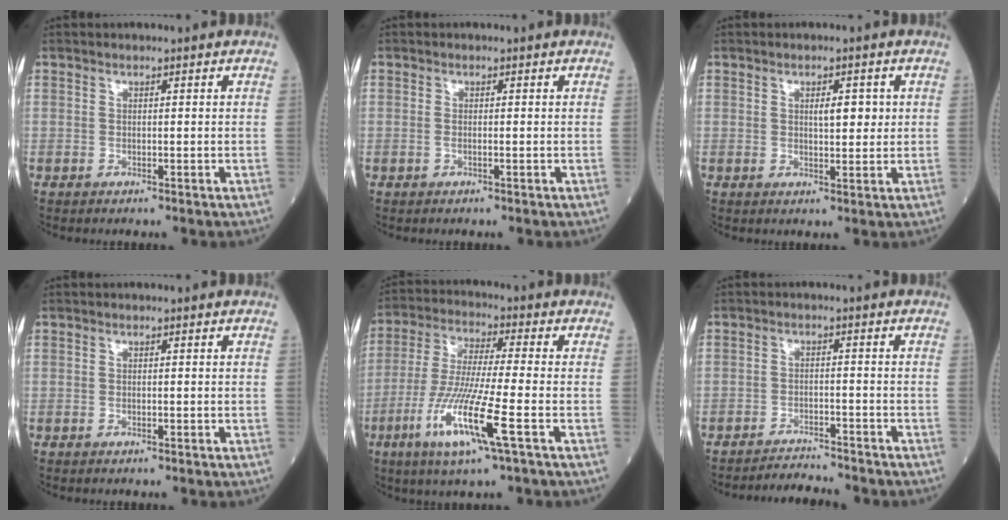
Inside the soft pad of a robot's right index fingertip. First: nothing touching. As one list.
[{"total": 0.6, "force": [-0.2, 0.1, 0.6], "torque": [-0.013, 0.000, -0.004]}, {"total": 3.2, "force": [0.8, 1.1, 2.8], "torque": [-0.041, 0.000, 0.011]}, {"total": 0.0}, {"total": 12.6, "force": [-5.1, -0.2, 11.5], "torque": [-0.241, -0.026, -0.100]}, {"total": 5.0, "force": [-5.0, -0.2, 0.5], "torque": [-0.008, -0.008, -0.079]}]